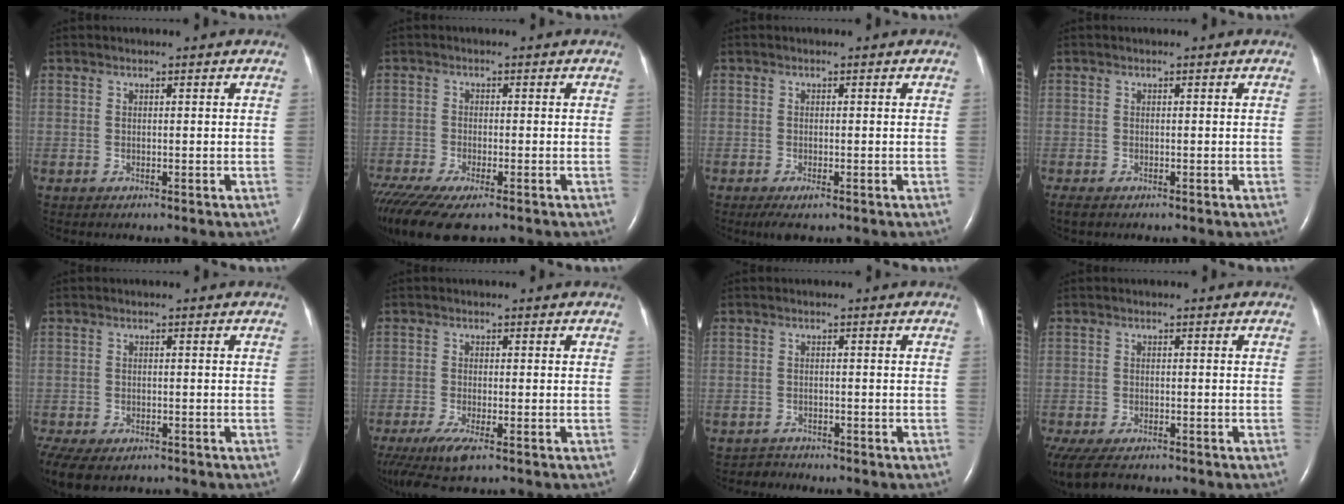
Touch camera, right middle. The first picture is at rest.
{"total": 11.4, "force": [-8.3, 2.6, 7.3], "torque": [-0.142, -0.022, -0.137]}
{"total": 2.1, "force": [-1.2, 0.5, 1.7], "torque": [-0.034, -0.006, -0.020]}
{"total": 1.8, "force": [-1.4, 0.7, 1.0], "torque": [-0.023, -0.006, -0.019]}
{"total": 14.3, "force": [-9.2, 8.4, 7.1], "torque": [-0.207, -0.028, -0.122]}
{"total": 5.9, "force": [-3.8, 0.9, 4.4], "torque": [-0.087, -0.019, -0.068]}
{"total": 1.7, "force": [-1.4, 0.3, -0.9], "torque": [0.016, -0.007, -0.026]}
{"total": 10.7, "force": [-8.4, 3.9, 5.4], "torque": [-0.124, -0.017, -0.123]}